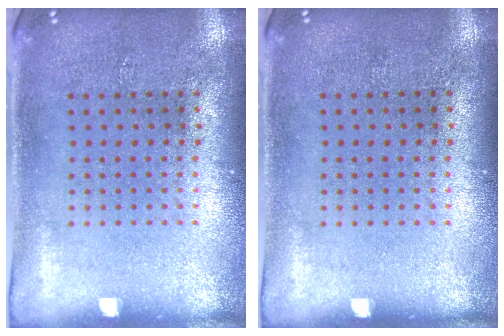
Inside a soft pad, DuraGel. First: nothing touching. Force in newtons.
{"total": 0.0}